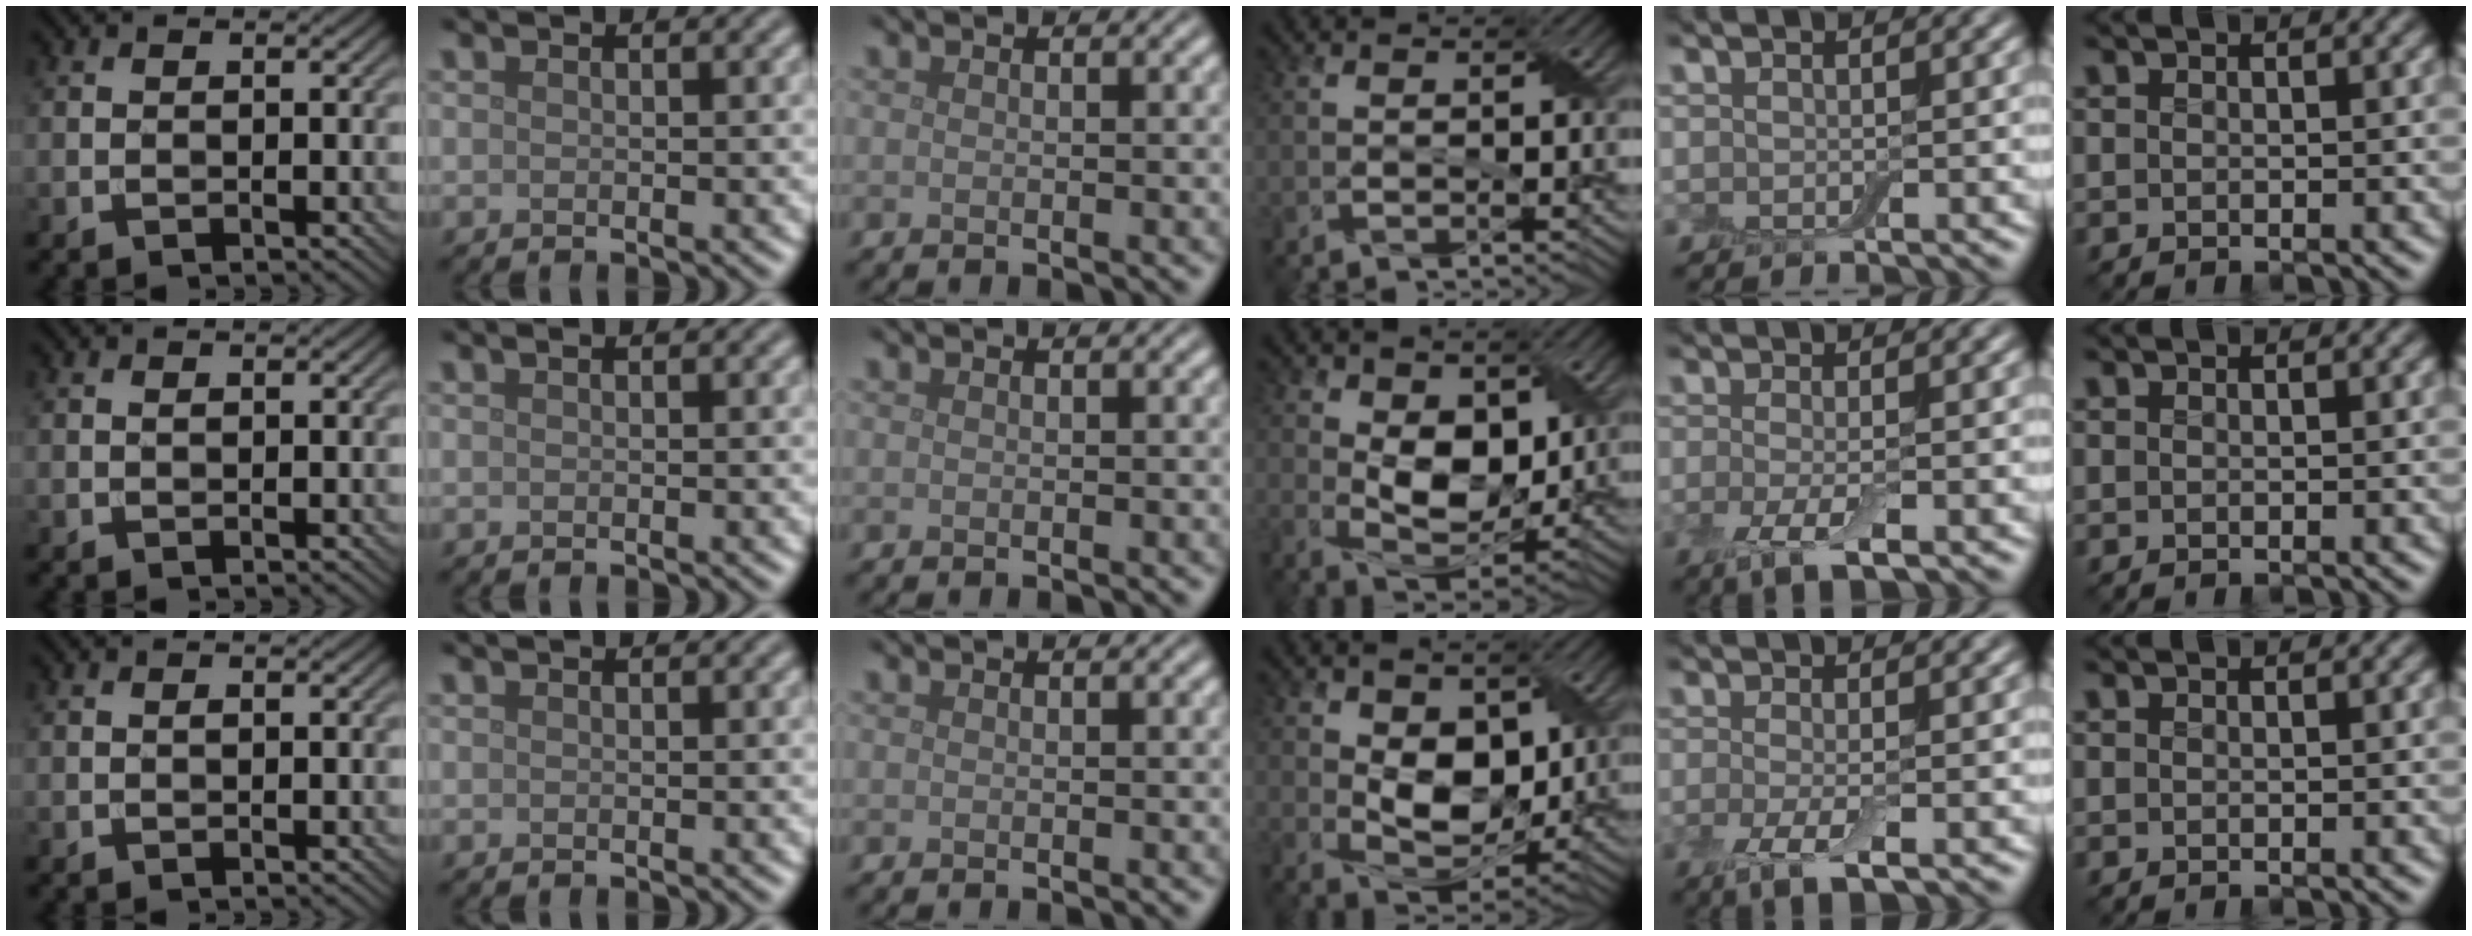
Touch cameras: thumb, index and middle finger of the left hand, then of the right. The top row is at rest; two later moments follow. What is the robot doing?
{"motion": "peel", "object": "small bumper sticker"}